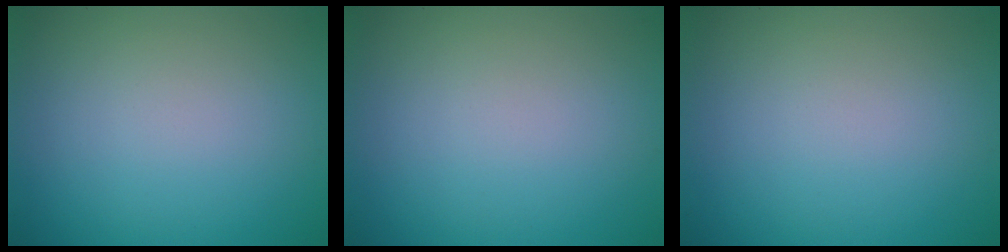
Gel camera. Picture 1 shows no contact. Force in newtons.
{"total": 0.0}
{"total": 0.0}